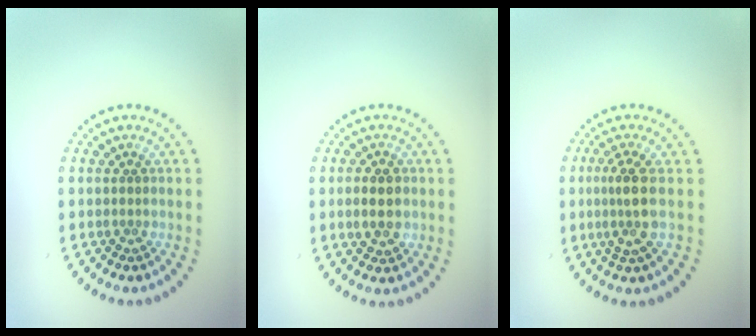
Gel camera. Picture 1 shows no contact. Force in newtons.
{"total": 2.8, "press": 2.8, "slide": 0.2}
{"total": 2.8, "press": 2.4, "slide": 1.4}